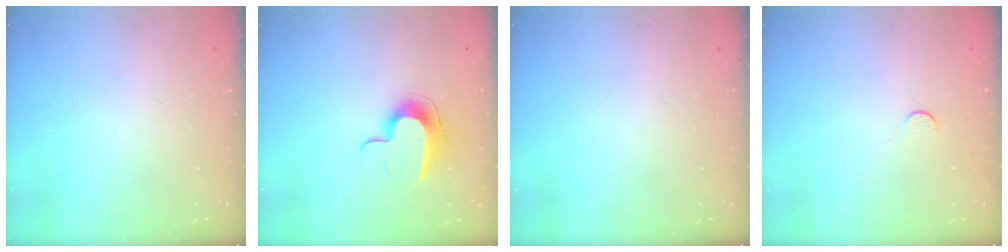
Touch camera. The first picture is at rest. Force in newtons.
{"total": 10.3, "press": 10.3, "slide": 0.4}
{"total": 0.0}
{"total": 3.3, "press": 3.2, "slide": 0.3}